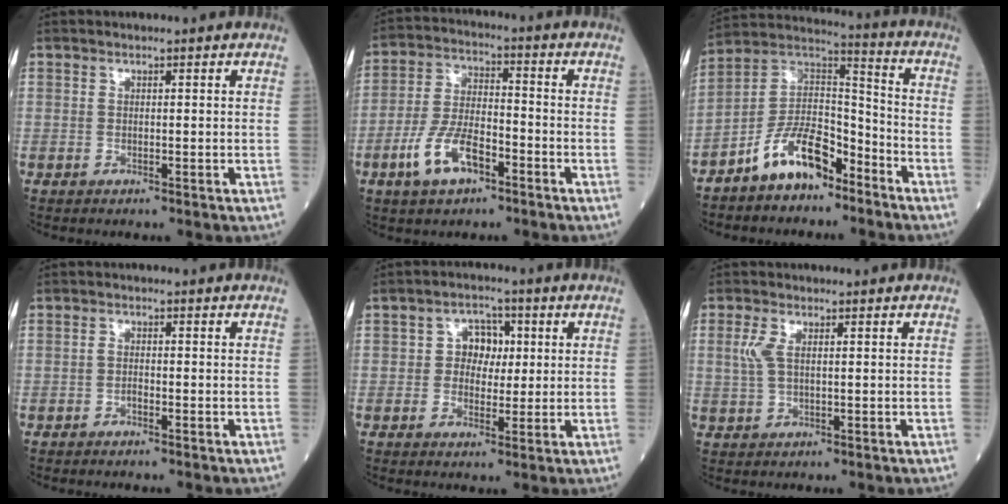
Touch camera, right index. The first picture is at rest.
{"total": 9.3, "force": [-4.6, 3.8, 7.1], "torque": [-0.154, 0.003, -0.088]}
{"total": 11.0, "force": [-7.3, 5.0, 6.5], "torque": [-0.127, 0.029, -0.139]}
{"total": 0.8, "force": [-0.6, 0.2, 0.5], "torque": [-0.012, 0.002, -0.010]}
{"total": 4.7, "force": [0.7, 3.6, 3.0], "torque": [-0.038, 0.012, 0.010]}
{"total": 2.9, "force": [0.7, 1.2, 2.5], "torque": [-0.068, 0.005, 0.017]}